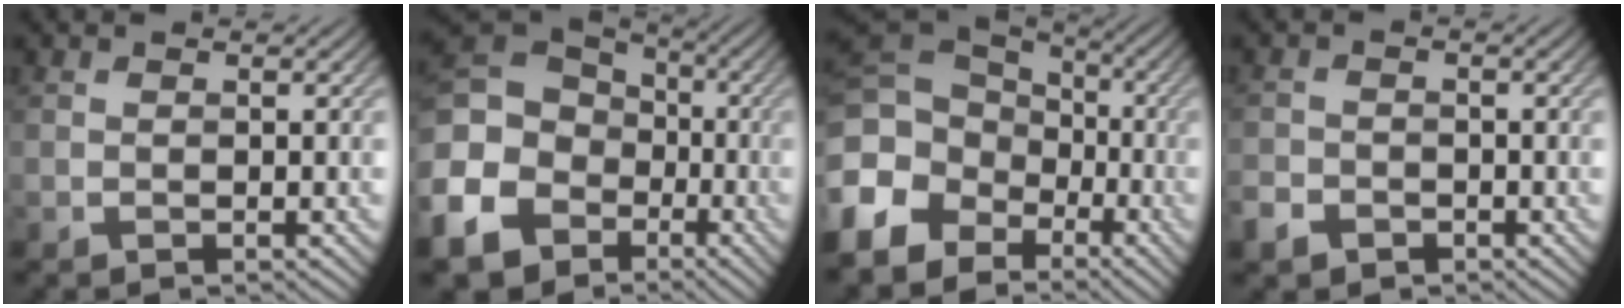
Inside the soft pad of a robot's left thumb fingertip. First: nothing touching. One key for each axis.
{"total": 17.4, "fx": -5.7, "fy": 14.0, "fz": 8.7, "tx": -0.265, "ty": -0.033, "tz": -0.106}
{"total": 14.4, "fx": -5.6, "fy": 11.0, "fz": 7.3, "tx": -0.219, "ty": -0.023, "tz": -0.102}
{"total": 2.8, "fx": -1.9, "fy": 2.0, "fz": 0.8, "tx": -0.024, "ty": -0.007, "tz": -0.043}